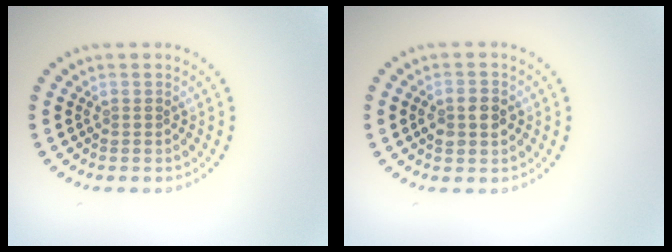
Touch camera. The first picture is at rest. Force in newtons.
{"total": 3.0, "press": 3.0, "slide": 0.2}